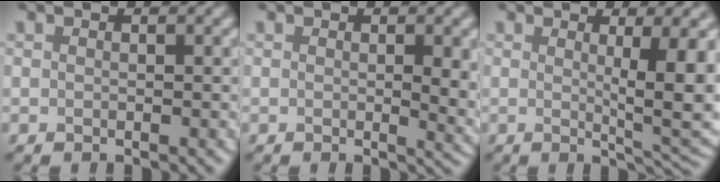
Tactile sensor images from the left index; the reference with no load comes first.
{"total": 3.9, "force": [0.1, 1.1, 3.7], "torque": [-0.043, -0.004, 0.003]}
{"total": 7.5, "force": [0.9, 1.8, 7.2], "torque": [-0.086, -0.011, 0.017]}